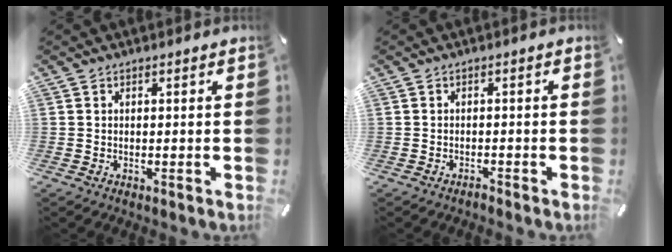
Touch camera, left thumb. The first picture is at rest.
{"total": 1.4, "force": [-1.2, 0.4, 0.6], "torque": [-0.014, 0.003, -0.025]}